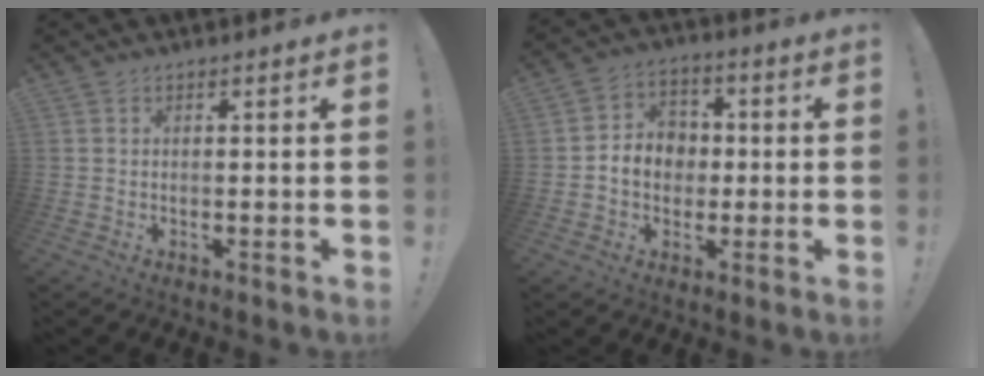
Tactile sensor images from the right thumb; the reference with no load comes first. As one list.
[{"total": 9.3, "force": [-1.3, 8.3, 4.1], "torque": [-0.064, 0.016, -0.017]}]